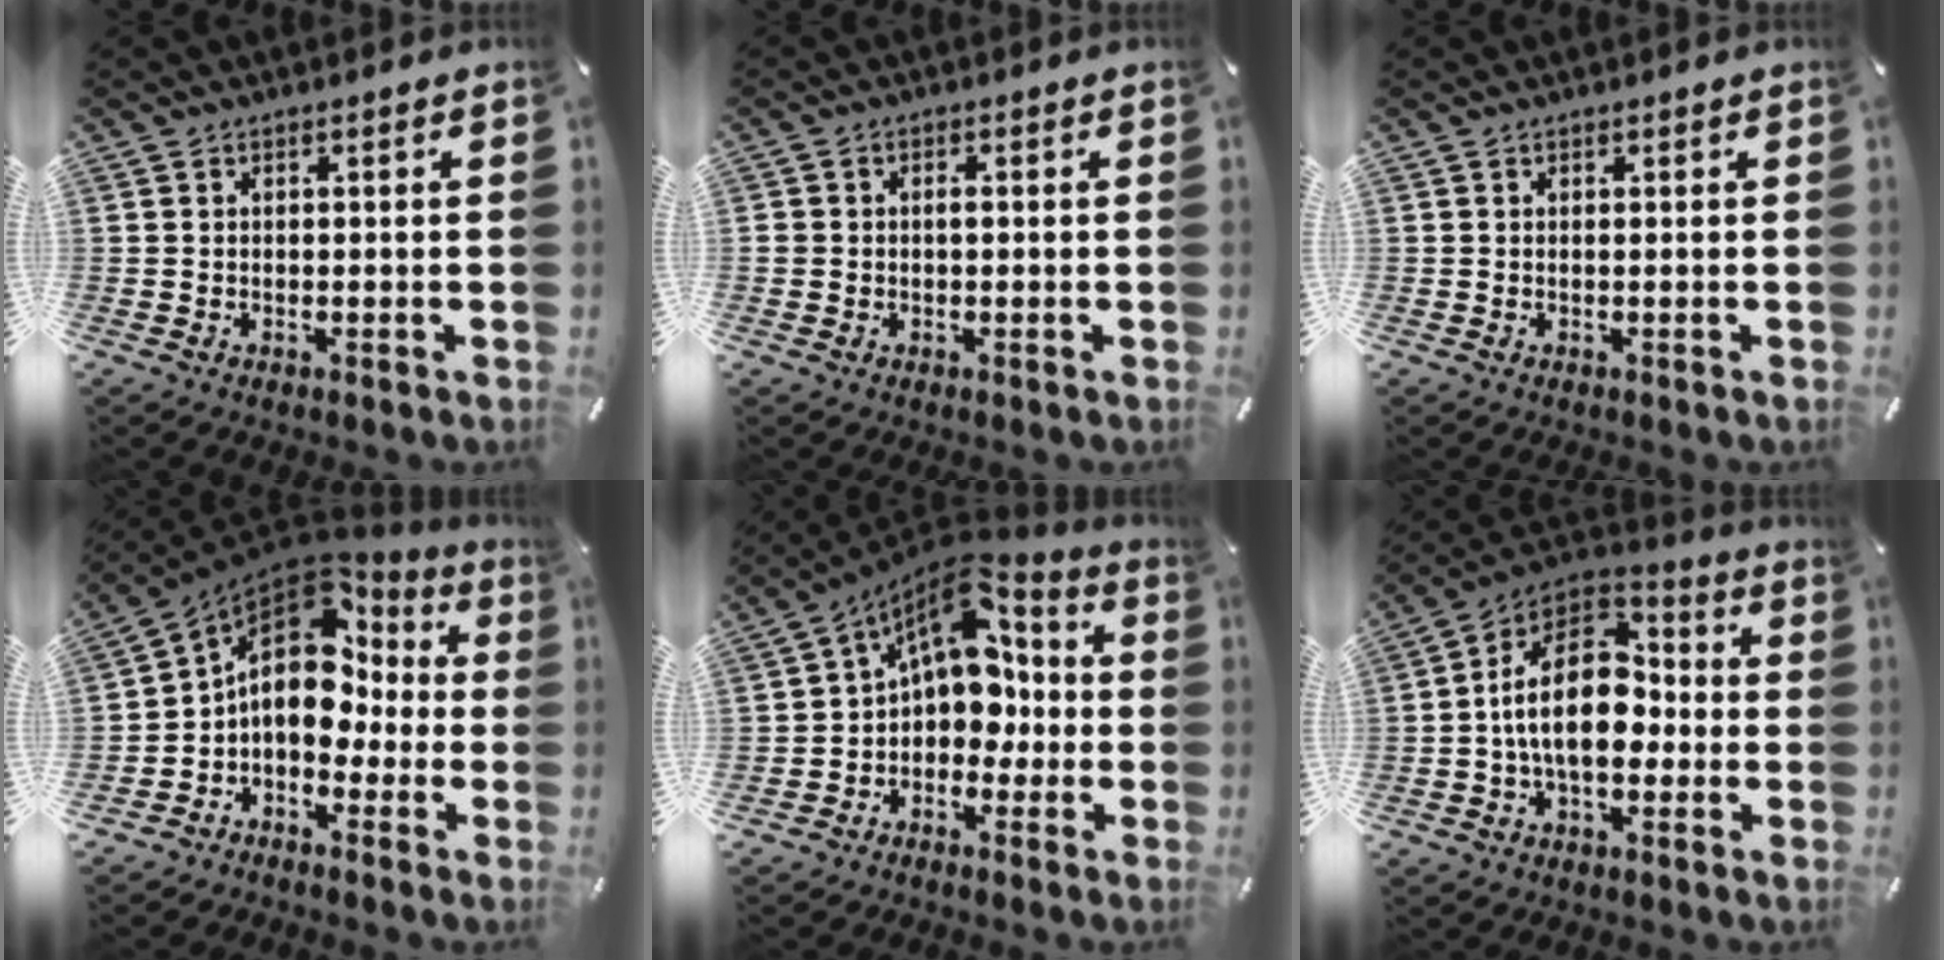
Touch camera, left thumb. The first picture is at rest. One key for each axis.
{"total": 1.5, "fx": -0.1, "fy": 1.2, "fz": 0.9, "tx": -0.017, "ty": 0.004, "tz": -0.003}
{"total": 0.0}
{"total": 13.5, "fx": 2.3, "fy": 9.9, "fz": 8.9, "tx": -0.153, "ty": -0.012, "tz": 0.038}
{"total": 12.4, "fx": 3.5, "fy": 8.7, "fz": 8.1, "tx": -0.136, "ty": -0.036, "tz": 0.061}
{"total": 16.7, "fx": -1.2, "fy": 10.5, "fz": 12.9, "tx": -0.236, "ty": 0.011, "tz": -0.026}